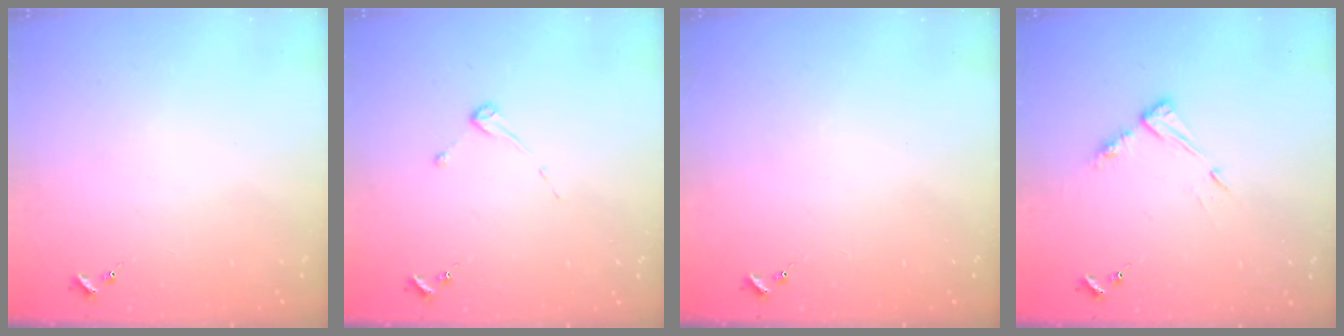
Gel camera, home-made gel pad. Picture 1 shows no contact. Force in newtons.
{"total": 2.7, "press": 2.7, "slide": 0.3}
{"total": 0.0}
{"total": 6.8, "press": 6.8, "slide": 0.5}